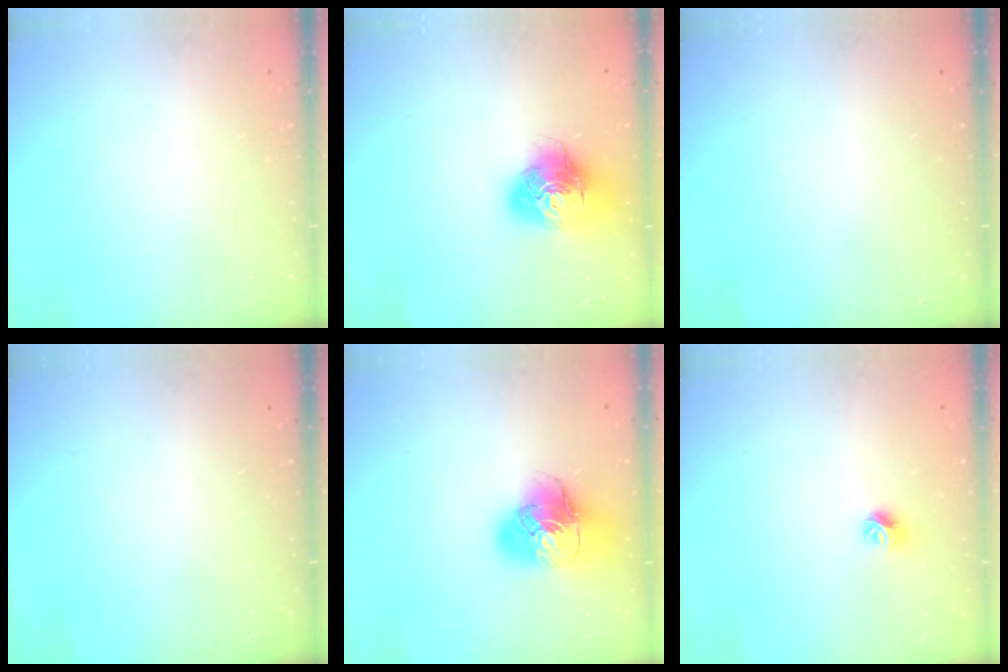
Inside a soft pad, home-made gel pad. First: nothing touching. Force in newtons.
{"total": 16.4, "press": 16.4, "slide": 1.7}
{"total": 0.0}
{"total": 0.0}
{"total": 17.4, "press": 17.2, "slide": 2.7}
{"total": 7.4, "press": 7.4, "slide": 0.7}